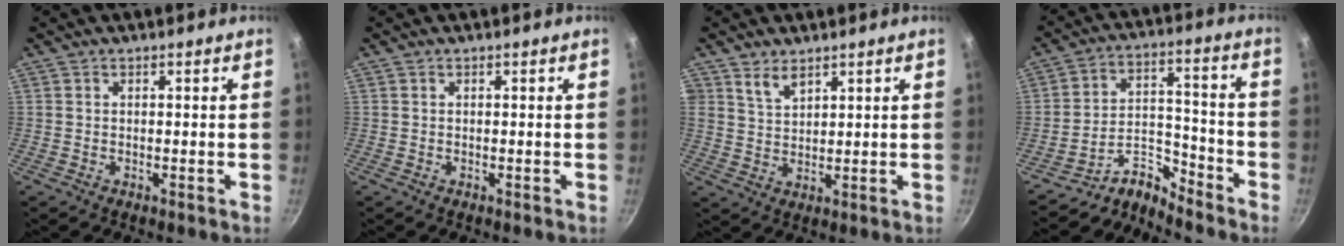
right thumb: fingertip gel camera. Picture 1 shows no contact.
{"total": 0.0}
{"total": 4.0, "force": [2.8, 2.1, 1.9], "torque": [-0.029, -0.020, 0.057]}
{"total": 7.6, "force": [-7.4, 1.6, 0.8], "torque": [-0.004, 0.085, -0.152]}